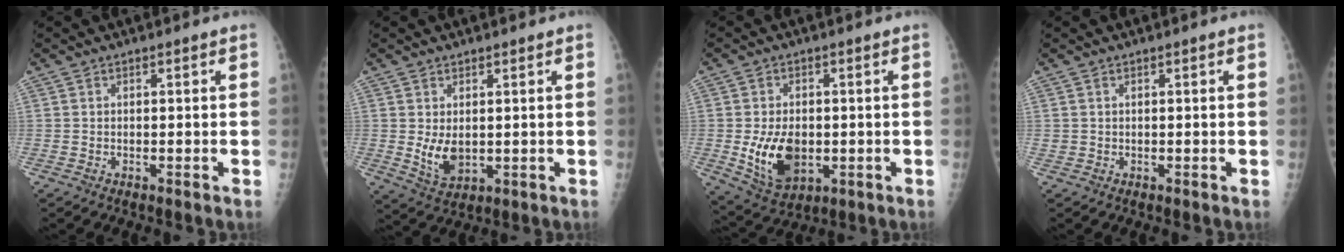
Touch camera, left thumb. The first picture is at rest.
{"total": 5.1, "force": [0.5, 3.4, 3.8], "torque": [-0.056, -0.015, 0.022]}
{"total": 10.2, "force": [-1.3, 6.9, 7.4], "torque": [-0.106, -0.009, -0.005]}
{"total": 0.5, "force": [0.3, 0.3, 0.2], "torque": [0.003, 0.000, 0.004]}